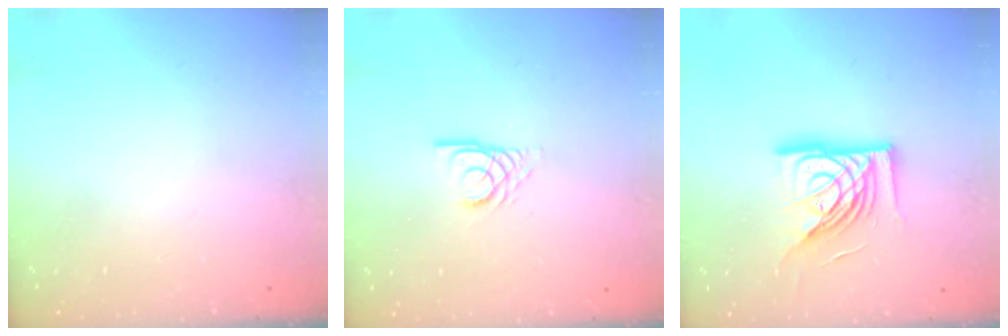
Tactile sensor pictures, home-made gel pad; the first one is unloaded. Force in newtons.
{"total": 3.6, "press": 3.6, "slide": 0.2}
{"total": 16.5, "press": 16.3, "slide": 2.1}